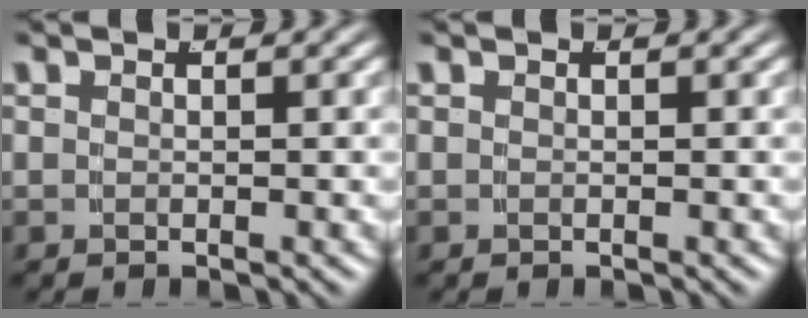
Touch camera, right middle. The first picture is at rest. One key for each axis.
{"total": 0.0}